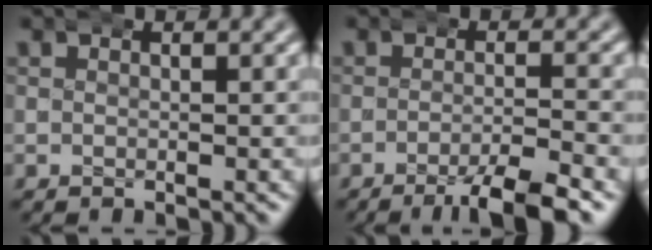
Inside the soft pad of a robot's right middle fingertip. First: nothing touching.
{"total": 4.8, "force": [-3.2, 0.4, 3.5], "torque": [-0.048, -0.002, -0.057]}